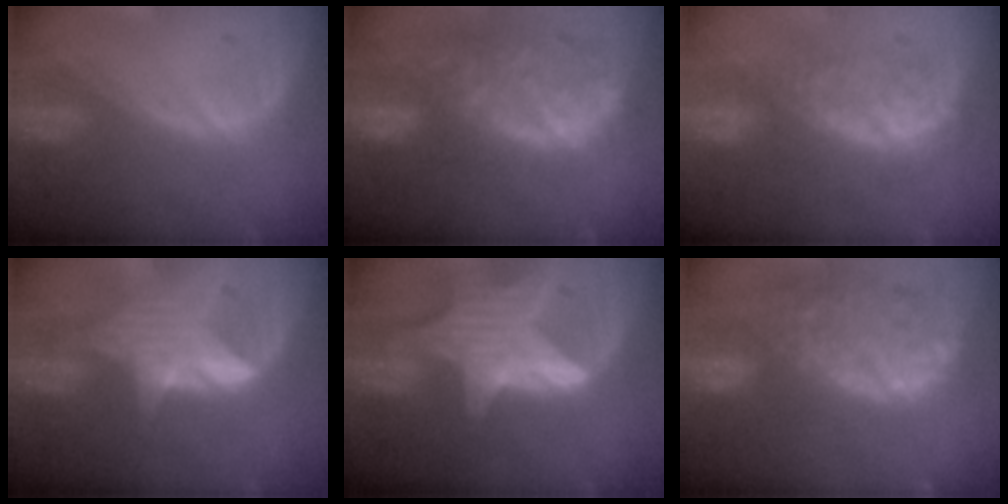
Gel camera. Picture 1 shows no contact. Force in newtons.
{"total": 11.7, "press": 9.8, "slide": 6.4}
{"total": 8.3, "press": 7.2, "slide": 4.0}
{"total": 6.1, "press": 5.8, "slide": 2.1}
{"total": 9.5, "press": 9.5, "slide": 0.7}
{"total": 12.2, "press": 10.9, "slide": 5.5}